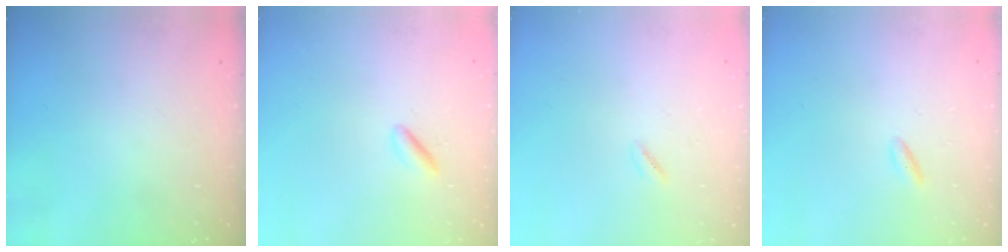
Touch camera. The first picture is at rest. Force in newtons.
{"total": 1.6, "press": 1.4, "slide": 0.7}
{"total": 0.7, "press": 0.2, "slide": 0.7}
{"total": 2.3, "press": 2.2, "slide": 0.4}